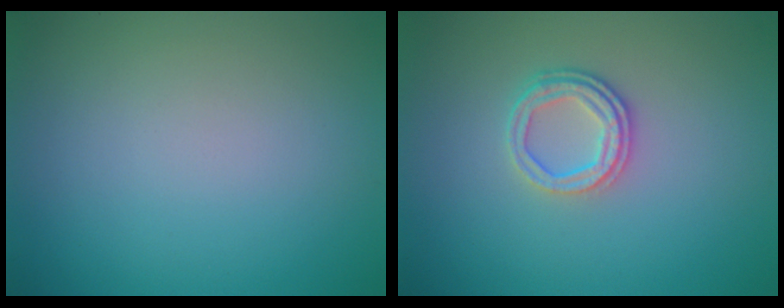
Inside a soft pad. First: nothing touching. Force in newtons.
{"total": 2.6, "press": 2.3, "slide": 1.3}